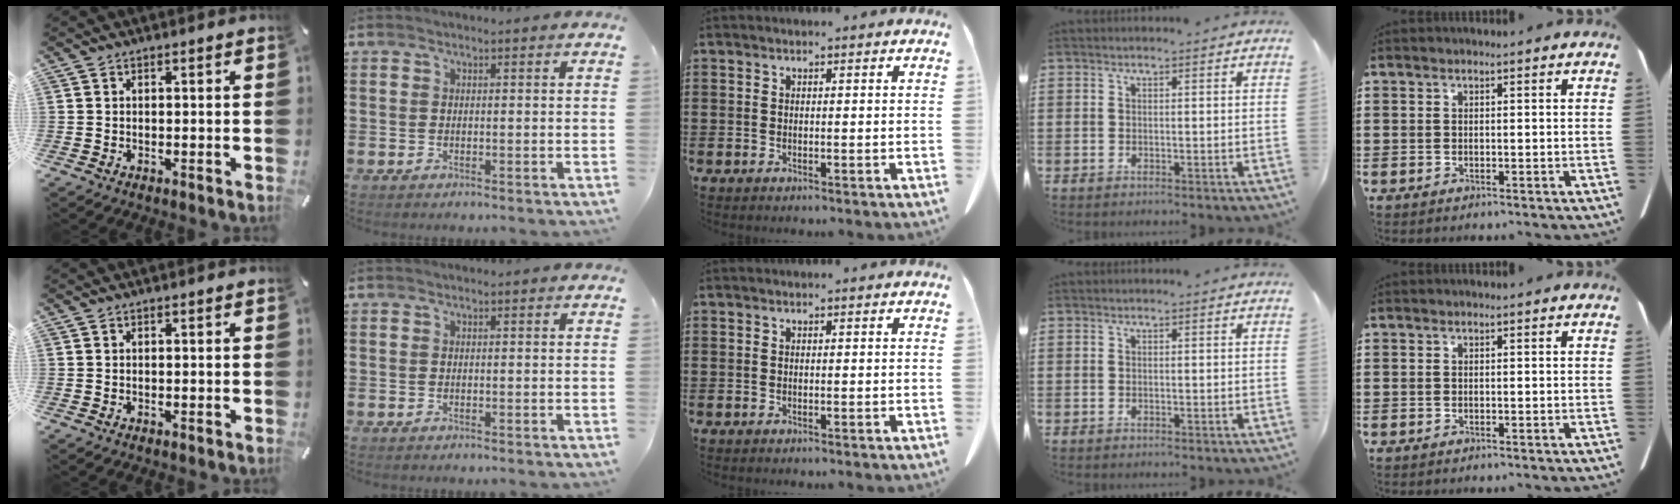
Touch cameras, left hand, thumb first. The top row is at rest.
{}